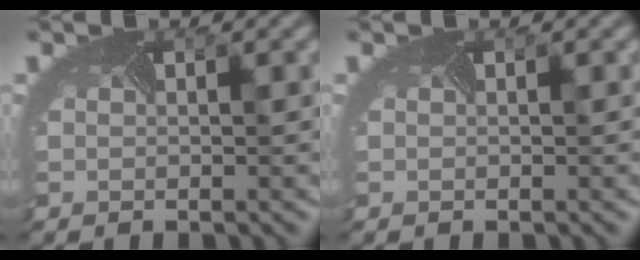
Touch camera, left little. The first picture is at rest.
{"total": 0.0}